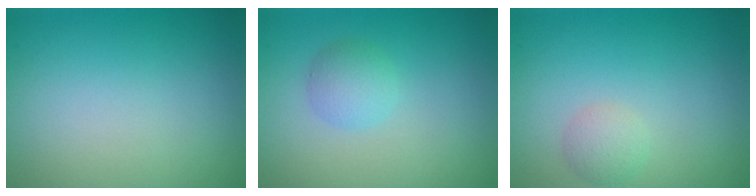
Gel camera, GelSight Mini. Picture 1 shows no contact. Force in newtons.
{"total": 1.9, "press": 1.9, "slide": 0.1}
{"total": 1.4, "press": 1.4, "slide": 0.0}